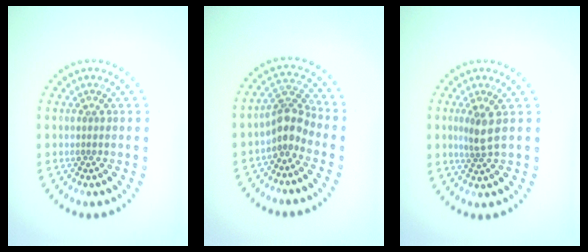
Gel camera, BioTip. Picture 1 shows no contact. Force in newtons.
{"total": 2.8, "press": 2.1, "slide": 1.8}
{"total": 1.9, "press": 1.6, "slide": 1.1}